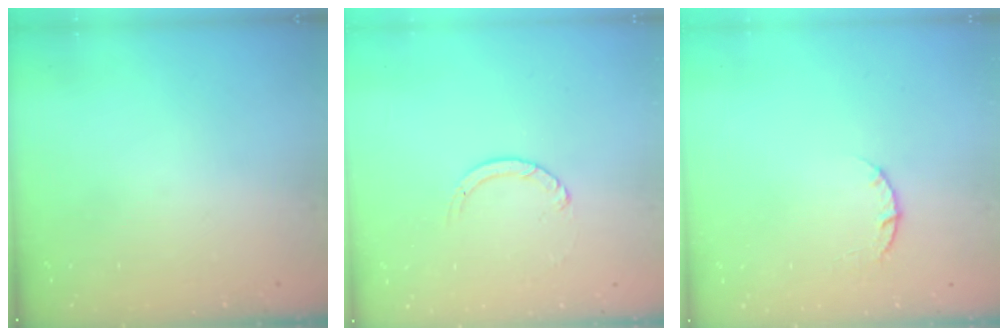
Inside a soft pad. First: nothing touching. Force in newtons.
{"total": 2.4, "press": 2.4, "slide": 0.2}
{"total": 3.8, "press": 3.8, "slide": 0.5}